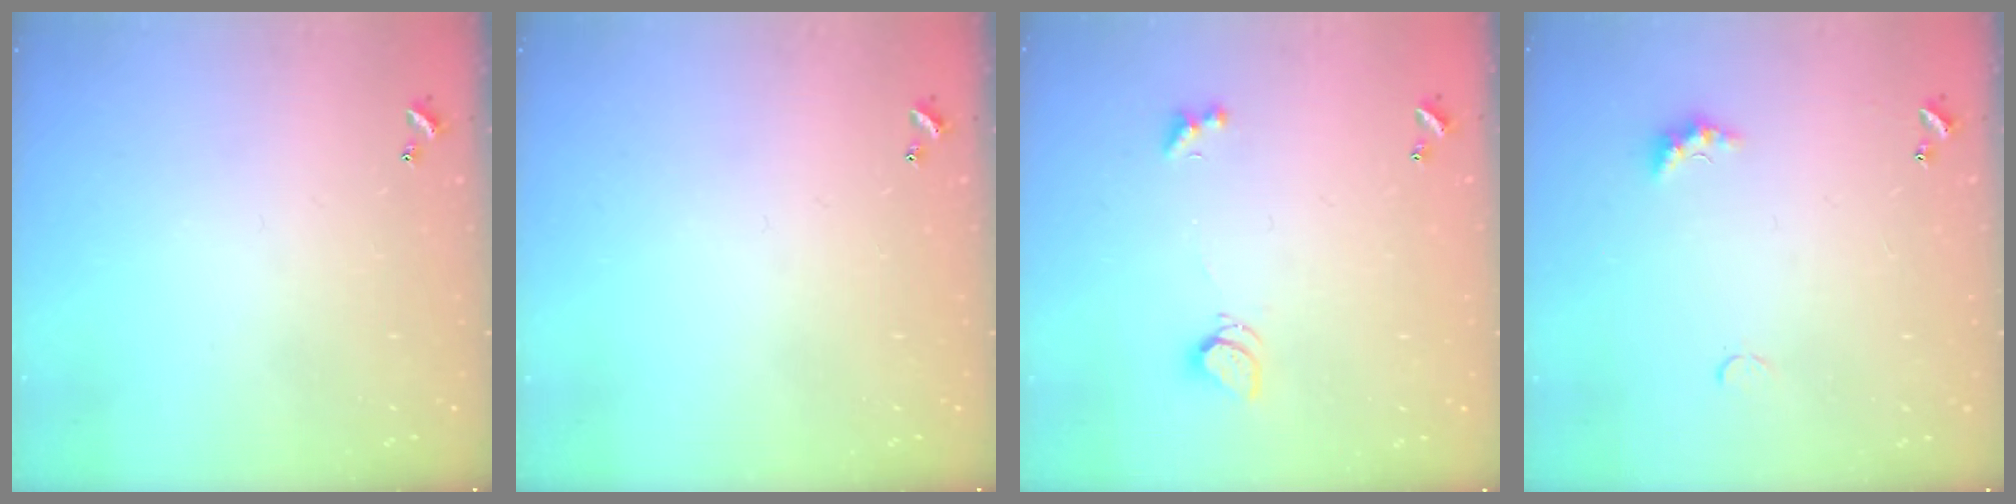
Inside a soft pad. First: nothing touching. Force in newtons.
{"total": 0.0}
{"total": 3.4, "press": 3.3, "slide": 0.7}
{"total": 2.8, "press": 2.8, "slide": 0.7}